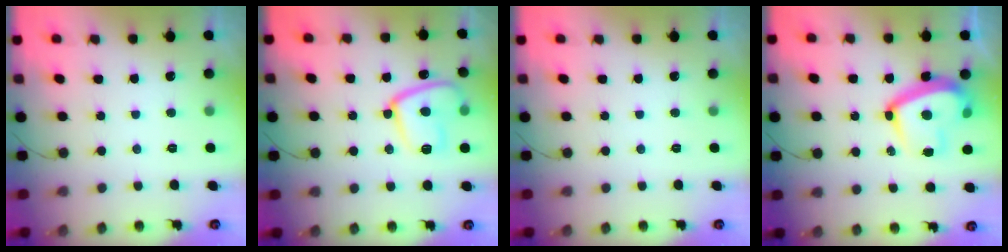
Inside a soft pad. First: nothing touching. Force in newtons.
{"total": 14.4, "press": 14.3, "slide": 1.3}
{"total": 0.0}
{"total": 16.4, "press": 16.3, "slide": 1.2}